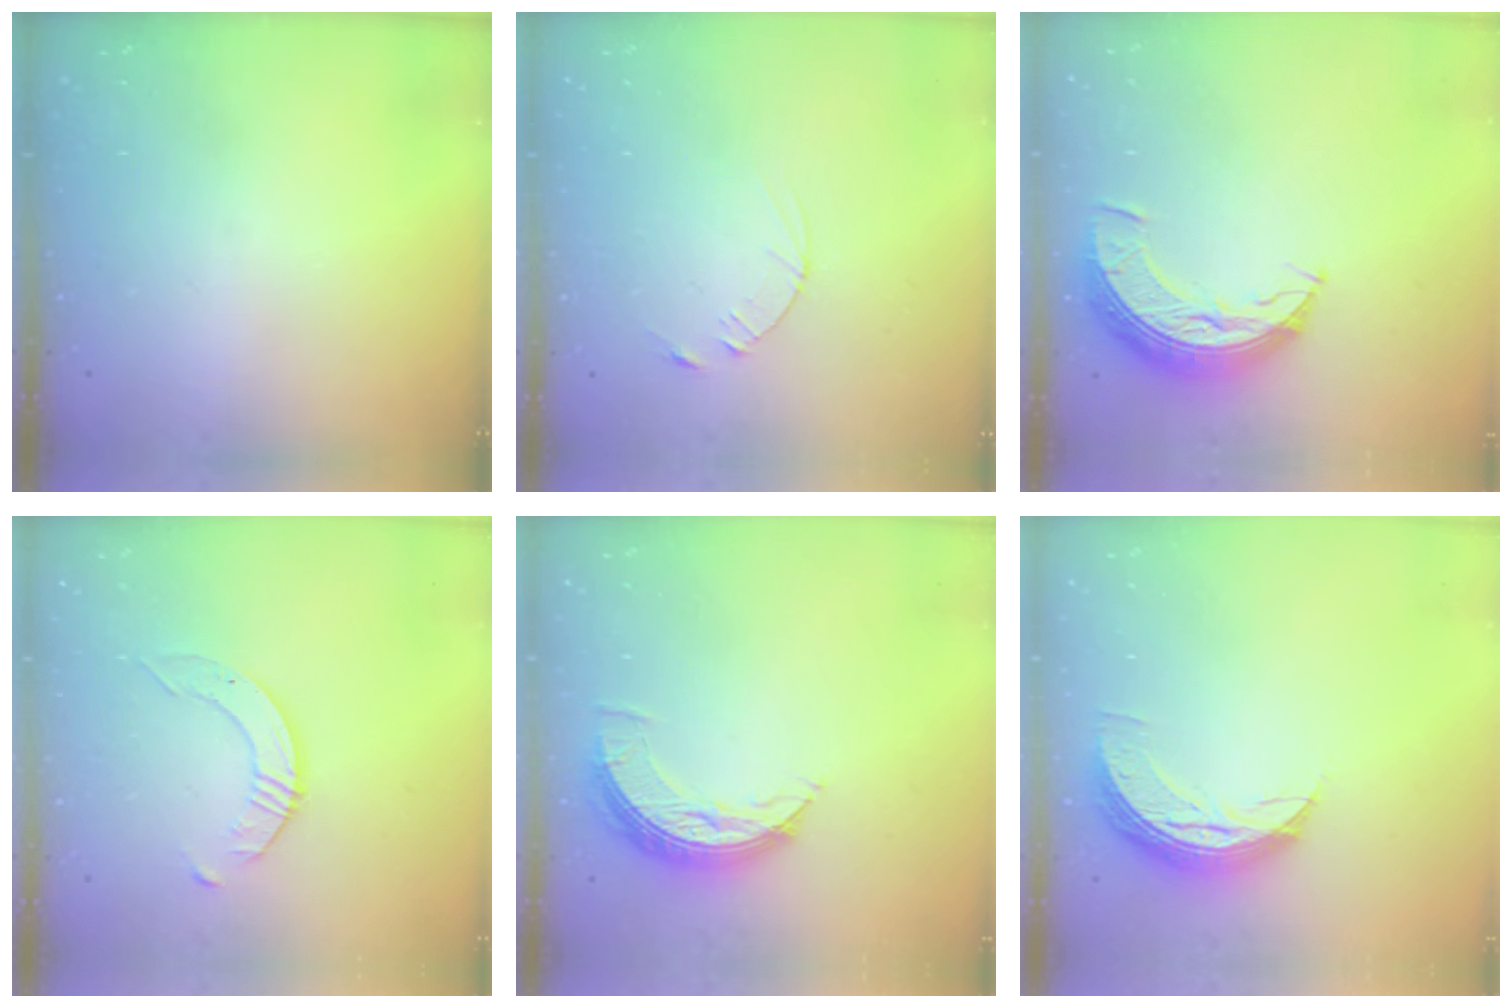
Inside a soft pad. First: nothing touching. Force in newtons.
{"total": 2.5, "press": 2.5, "slide": 0.3}
{"total": 10.5, "press": 10.5, "slide": 0.5}
{"total": 3.4, "press": 3.3, "slide": 0.4}
{"total": 7.8, "press": 7.8, "slide": 0.3}
{"total": 7.6, "press": 7.6, "slide": 0.7}